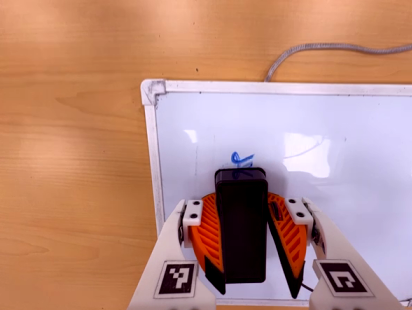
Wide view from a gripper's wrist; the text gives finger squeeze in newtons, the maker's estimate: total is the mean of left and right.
{"total": 14.5, "left": 16.9, "right": 12.0}